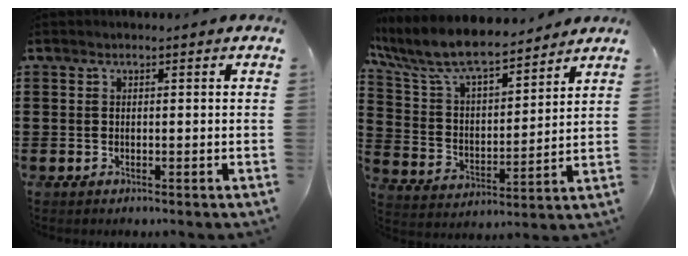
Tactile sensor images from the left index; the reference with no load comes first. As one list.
[{"total": 9.4, "force": [8.2, 1.9, 4.2], "torque": [-0.117, -0.043, 0.142]}]